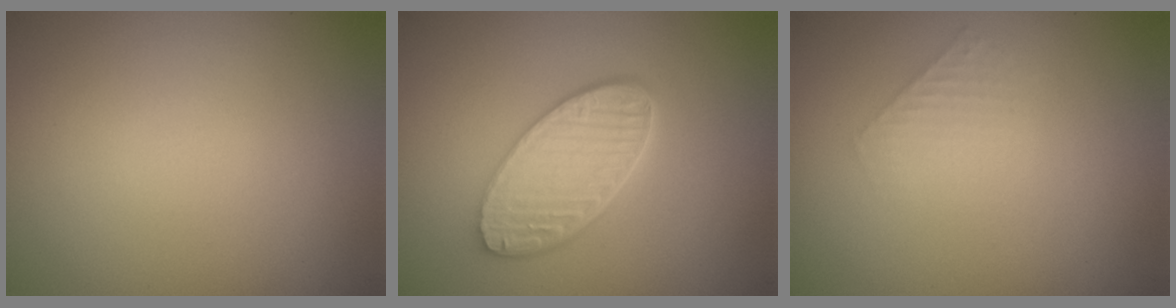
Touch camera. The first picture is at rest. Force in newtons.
{"total": 5.5, "press": 4.4, "slide": 3.3}
{"total": 1.3, "press": 1.3, "slide": 0.2}